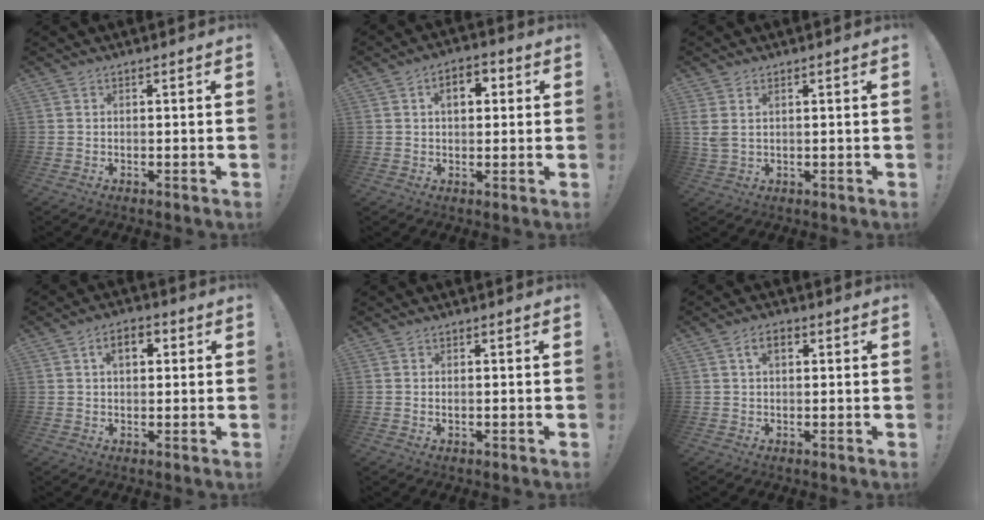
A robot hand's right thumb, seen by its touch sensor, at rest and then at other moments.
{"total": 6.1, "force": [1.3, 4.0, 4.4], "torque": [-0.054, 0.003, 0.015]}
{"total": 2.9, "force": [1.4, 1.2, 2.2], "torque": [-0.044, -0.001, 0.026]}
{"total": 5.5, "force": [1.4, 3.4, 4.0], "torque": [-0.053, 0.004, 0.019]}
{"total": 0.6, "force": [-0.1, 0.2, 0.6], "torque": [-0.017, 0.003, -0.001]}
{"total": 3.8, "force": [1.1, 2.1, 2.9], "torque": [-0.047, 0.004, 0.017]}